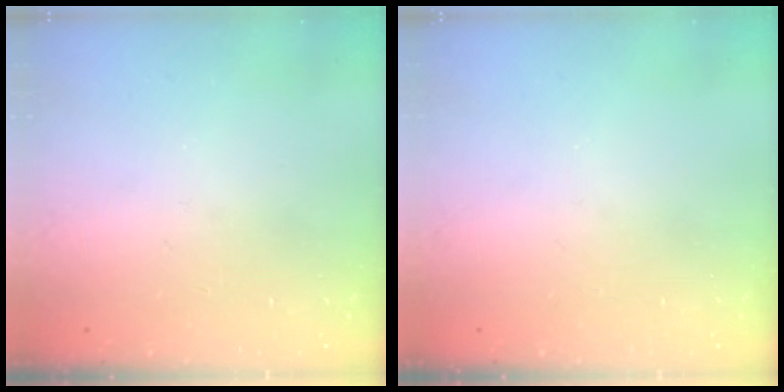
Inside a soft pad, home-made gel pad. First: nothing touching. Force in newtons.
{"total": 0.0}